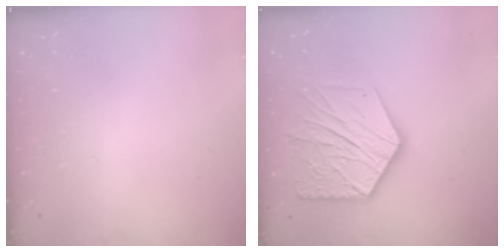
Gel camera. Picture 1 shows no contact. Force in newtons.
{"total": 18.2, "press": 18.2, "slide": 1.5}